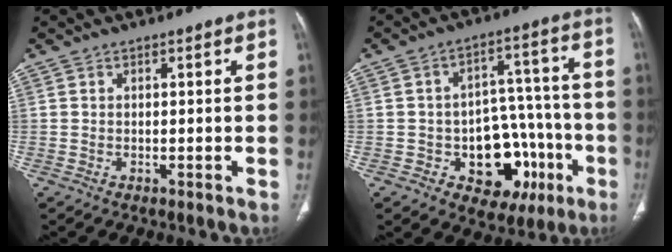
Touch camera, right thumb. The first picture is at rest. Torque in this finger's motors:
{"motor_torque": [0.85, 0.33, 0.52, -0.90, 0.03]}